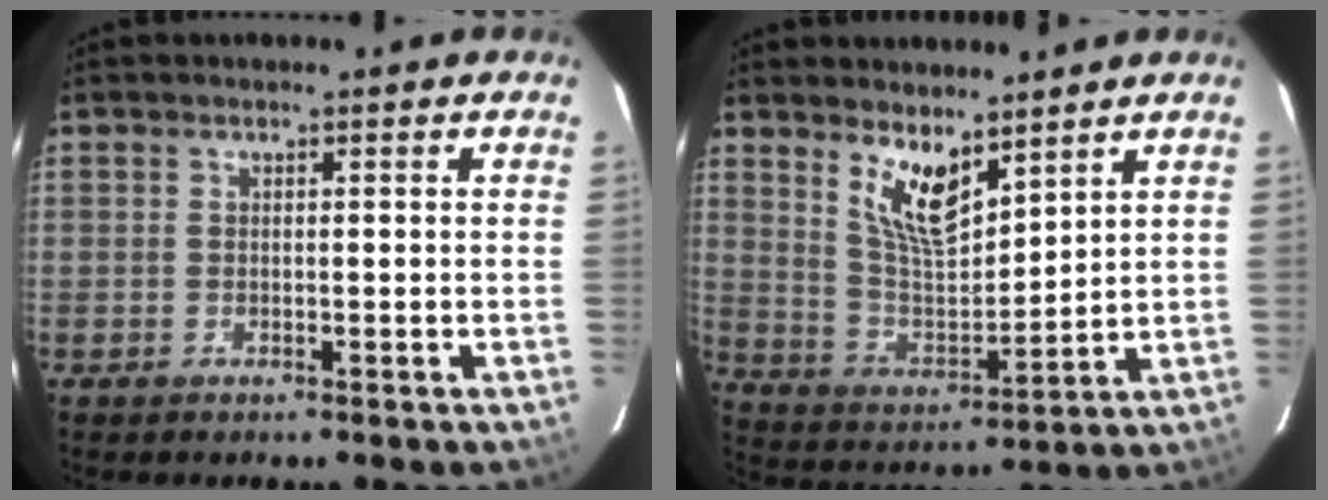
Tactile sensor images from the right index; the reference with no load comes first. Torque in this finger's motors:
{"motor_torque": [0.20, 0.37, 0.41, 0.12]}